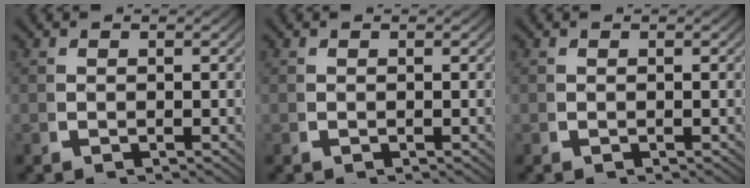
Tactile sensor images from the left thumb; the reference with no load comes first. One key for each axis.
{"total": 1.0, "fx": 0.3, "fy": -0.9, "fz": -0.4, "tx": 0.011, "ty": 0.005, "tz": 0.004}
{"total": 0.0}